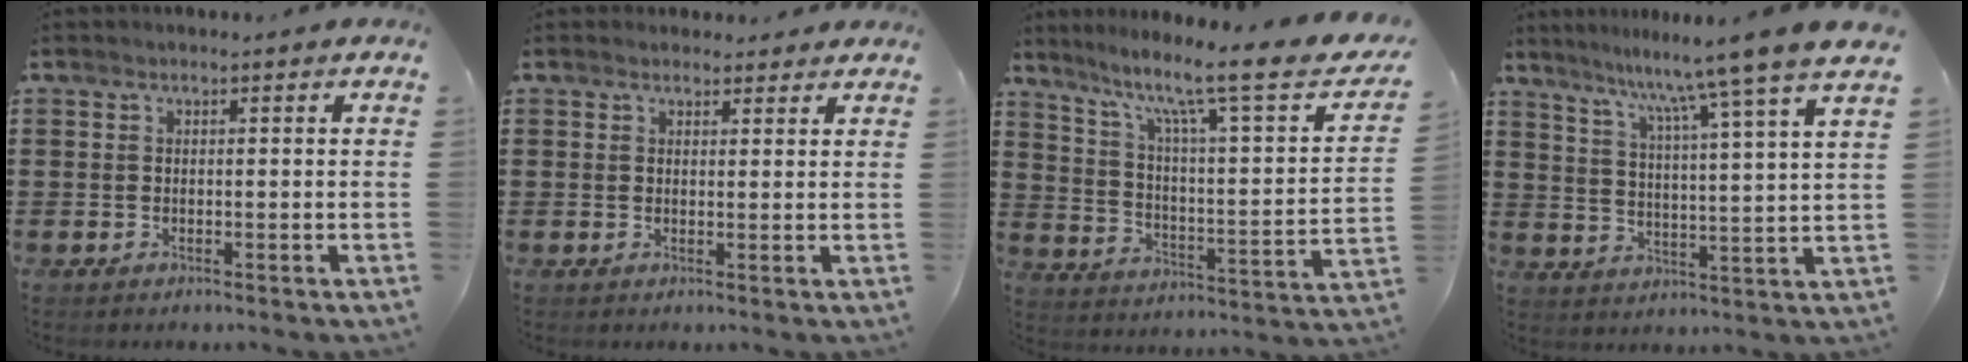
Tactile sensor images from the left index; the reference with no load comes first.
{"total": 1.9, "force": [1.8, 0.7, 0.2], "torque": [0.001, 0.001, 0.033]}
{"total": 10.6, "force": [7.5, 1.4, 7.4], "torque": [-0.145, -0.056, 0.111]}
{"total": 9.3, "force": [8.0, -2.1, 4.1], "torque": [-0.102, -0.058, 0.126]}